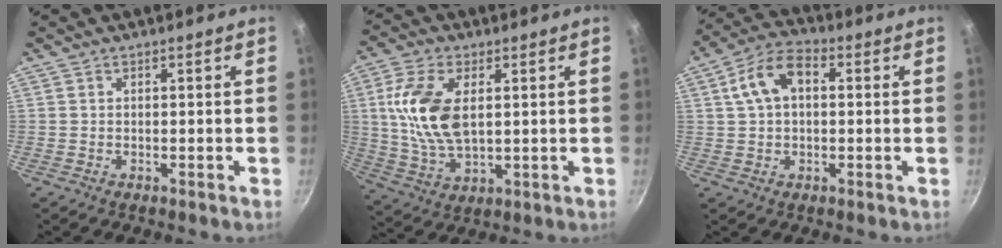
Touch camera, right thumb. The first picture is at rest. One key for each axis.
{"total": 13.3, "fx": 2.4, "fy": 7.2, "fz": 10.9, "tx": -0.212, "ty": -0.008, "tz": 0.050}
{"total": 9.6, "fx": 1.8, "fy": 6.1, "fz": 7.2, "tx": -0.121, "ty": 0.028, "tz": 0.020}